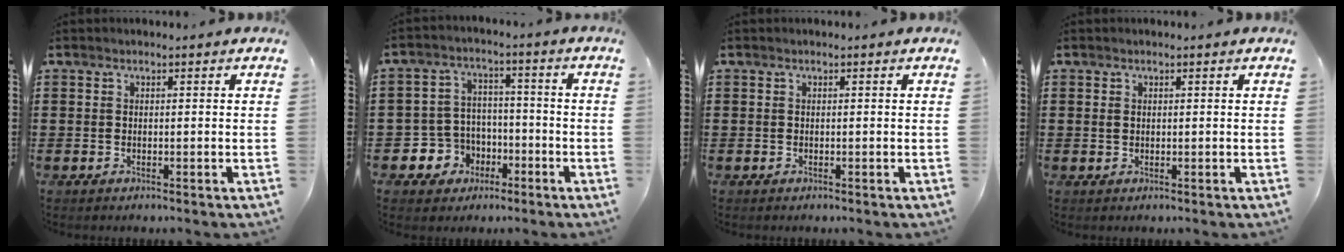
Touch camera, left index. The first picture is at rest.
{"total": 5.8, "force": [-2.5, 5.1, 1.0], "torque": [-0.047, 0.009, -0.047]}
{"total": 0.0}
{"total": 0.6, "force": [0.1, 0.5, 0.3], "torque": [-0.009, 0.002, 0.002]}